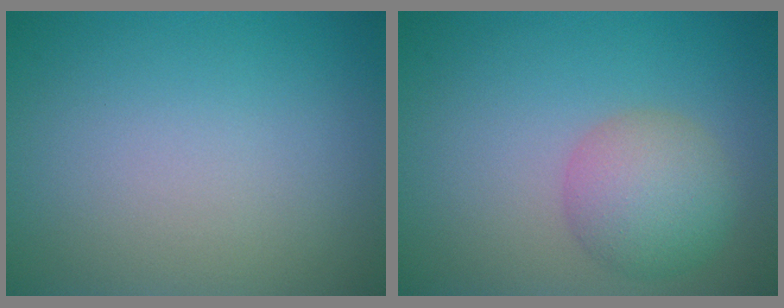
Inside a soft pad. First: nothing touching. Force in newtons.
{"total": 4.3, "press": 4.3, "slide": 0.1}